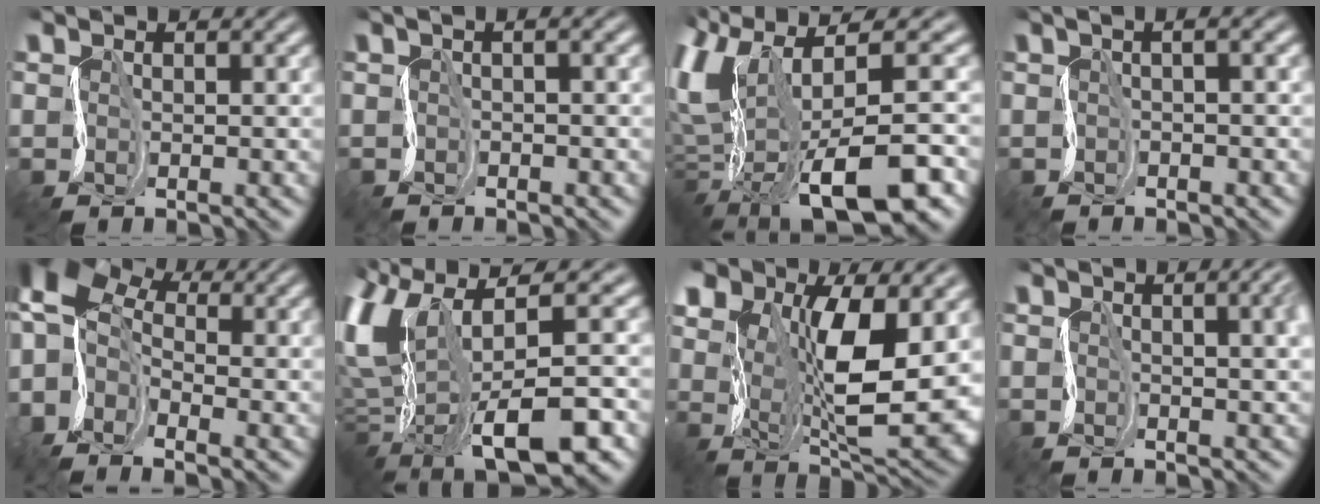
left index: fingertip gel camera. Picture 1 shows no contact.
{"total": 1.6, "force": [0.1, 0.5, 1.6], "torque": [-0.019, 0.009, -0.005]}
{"total": 13.3, "force": [-3.3, 6.9, 10.9], "torque": [-0.214, -0.010, -0.040]}
{"total": 2.6, "force": [0.5, 0.9, 2.4], "torque": [-0.027, 0.011, 0.000]}
{"total": 10.3, "force": [-0.6, 6.7, 7.8], "torque": [-0.142, 0.028, -0.021]}
{"total": 12.5, "force": [-2.0, 6.9, 10.2], "torque": [-0.214, -0.013, -0.015]}
{"total": 12.6, "force": [1.6, 6.4, 10.7], "torque": [-0.189, -0.021, 0.033]}
{"total": 4.2, "force": [0.7, 1.7, 3.7], "torque": [-0.011, 0.015, 0.004]}